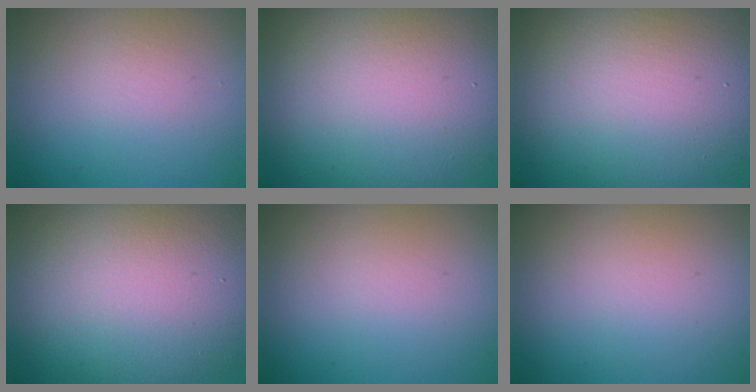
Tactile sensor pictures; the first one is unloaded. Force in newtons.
{"total": 14.9, "press": 14.9, "slide": 1.1}
{"total": 13.8, "press": 13.8, "slide": 1.1}
{"total": 15.6, "press": 15.5, "slide": 0.8}
{"total": 0.0}
{"total": 0.0}